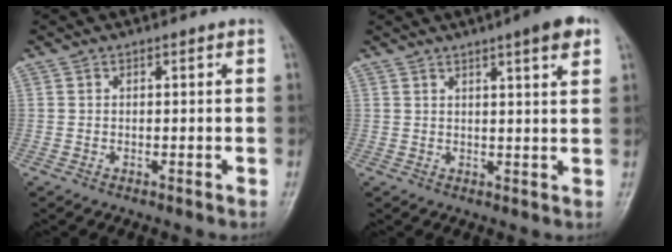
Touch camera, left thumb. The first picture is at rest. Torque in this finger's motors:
{"motor_torque": [1.04, 0.48, 0.51, -0.79, 0.00]}